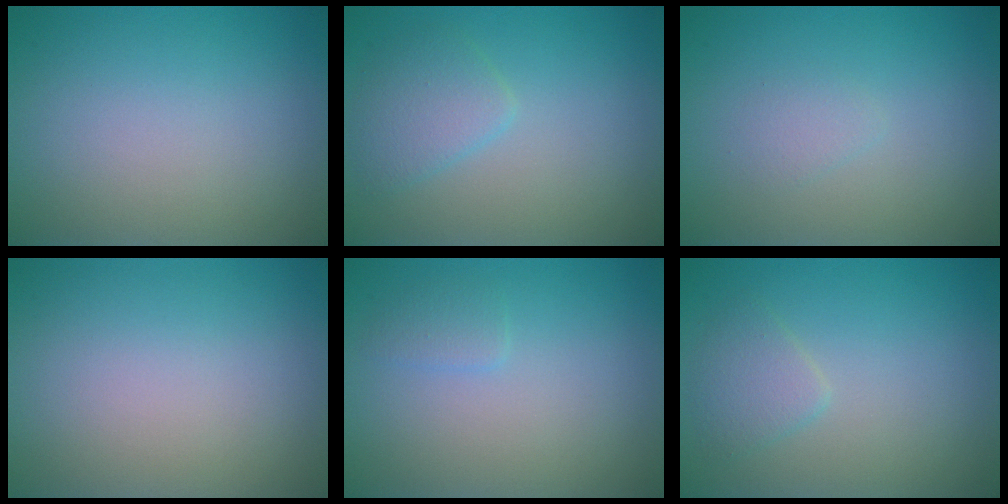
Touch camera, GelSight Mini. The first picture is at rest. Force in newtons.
{"total": 2.4, "press": 2.4, "slide": 0.1}
{"total": 0.9, "press": 0.9, "slide": 0.1}
{"total": 0.0}
{"total": 1.0, "press": 1.0, "slide": 0.0}
{"total": 1.8, "press": 1.8, "slide": 0.1}